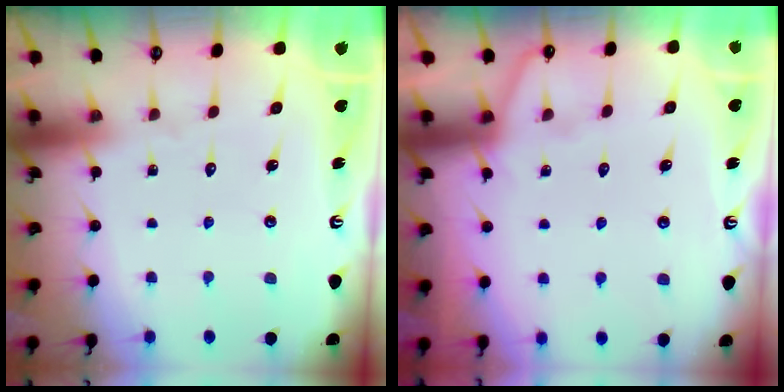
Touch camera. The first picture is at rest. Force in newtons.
{"total": 2.0, "press": 2.0, "slide": 0.4}